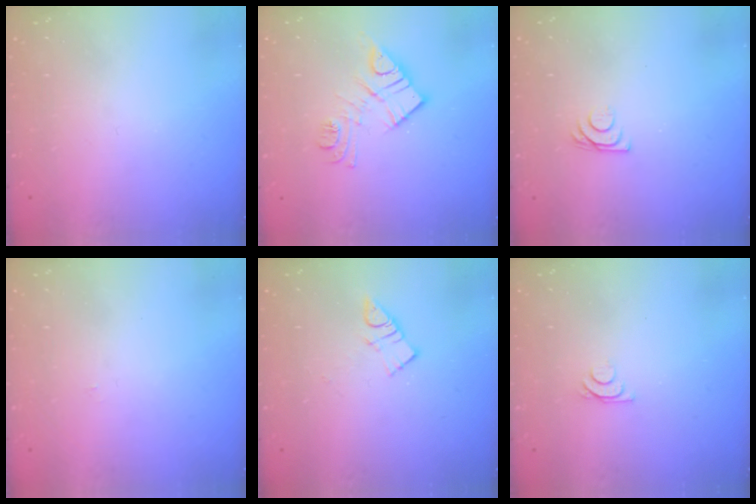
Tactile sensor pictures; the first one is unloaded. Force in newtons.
{"total": 11.3, "press": 11.3, "slide": 0.3}
{"total": 6.1, "press": 6.0, "slide": 0.8}
{"total": 2.2, "press": 2.2, "slide": 0.3}
{"total": 5.9, "press": 5.9, "slide": 0.1}
{"total": 5.1, "press": 5.0, "slide": 0.9}